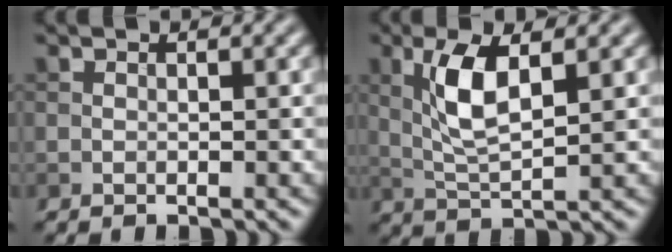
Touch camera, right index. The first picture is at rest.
{"total": 5.1, "force": [1.3, 1.6, 4.7], "torque": [-0.102, 0.004, 0.028]}